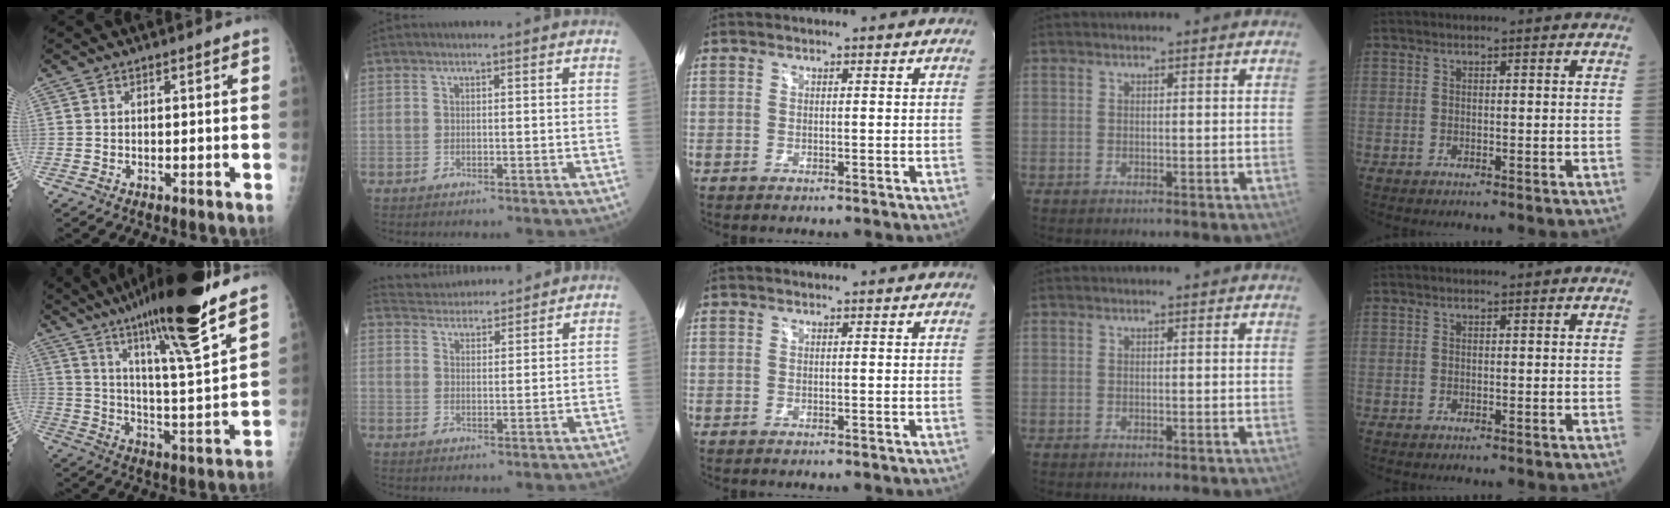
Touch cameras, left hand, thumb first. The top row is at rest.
{"thumb": {"total": 23.1, "force": [16.5, 1.9, 16.1], "torque": [-0.246, -0.063, 0.265]}, "index": {"total": 8.0, "force": [7.9, 1.1, 1.1], "torque": [-0.023, 0.027, 0.121]}}